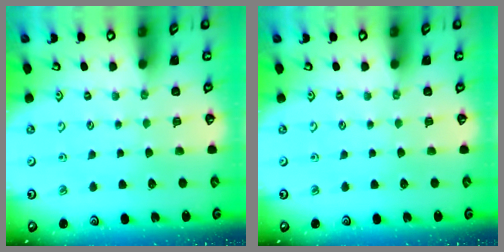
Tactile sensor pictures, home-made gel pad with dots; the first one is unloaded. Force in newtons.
{"total": 0.0}